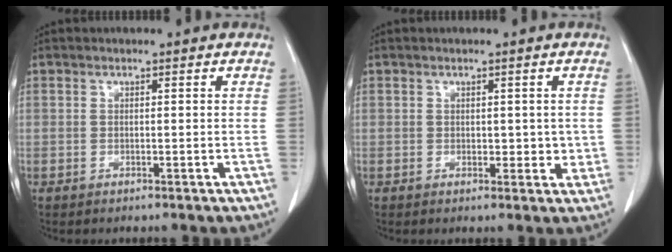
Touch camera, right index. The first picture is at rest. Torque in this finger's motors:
{"motor_torque": [-0.19, 0.34, -0.05, 0.01]}